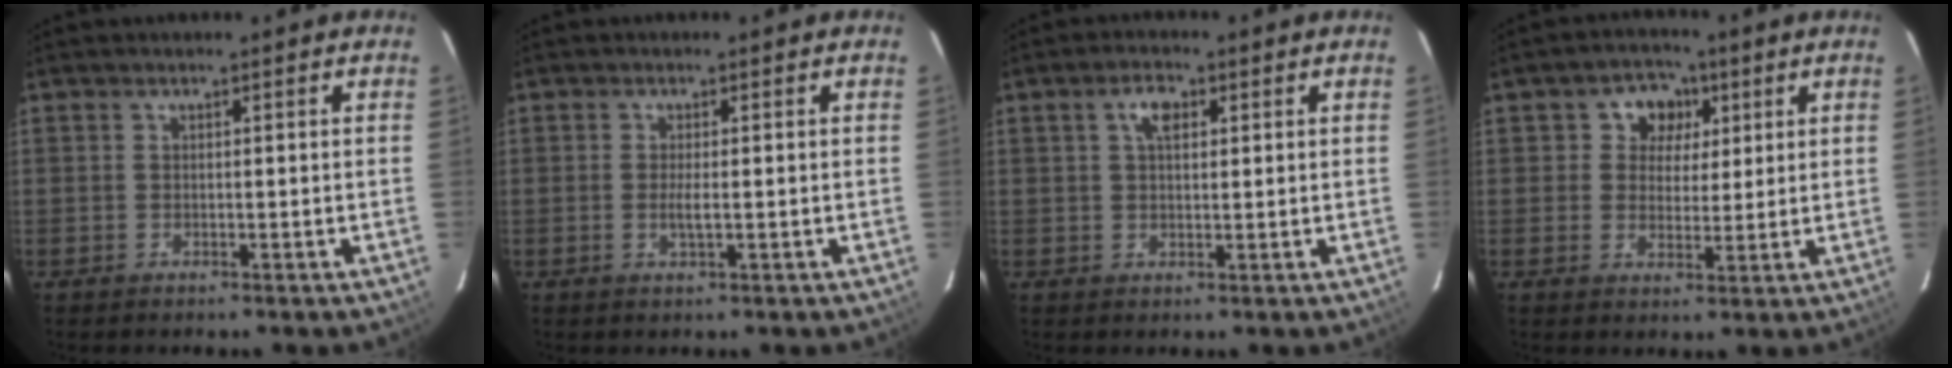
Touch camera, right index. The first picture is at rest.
{"total": 1.9, "force": [-0.2, 0.1, 1.8], "torque": [-0.036, -0.004, -0.005]}
{"total": 3.6, "force": [1.3, 2.0, 2.8], "torque": [-0.050, 0.012, 0.024]}
{"total": 6.3, "force": [2.0, 5.6, 2.1], "torque": [-0.028, 0.015, 0.028]}